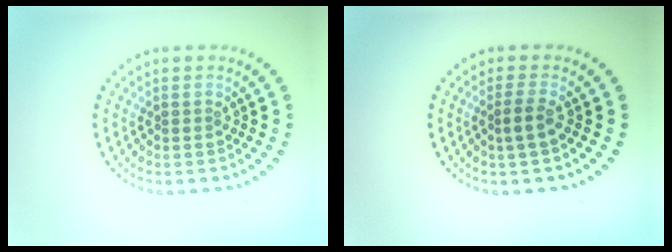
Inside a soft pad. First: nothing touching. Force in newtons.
{"total": 1.4, "press": 1.1, "slide": 0.8}